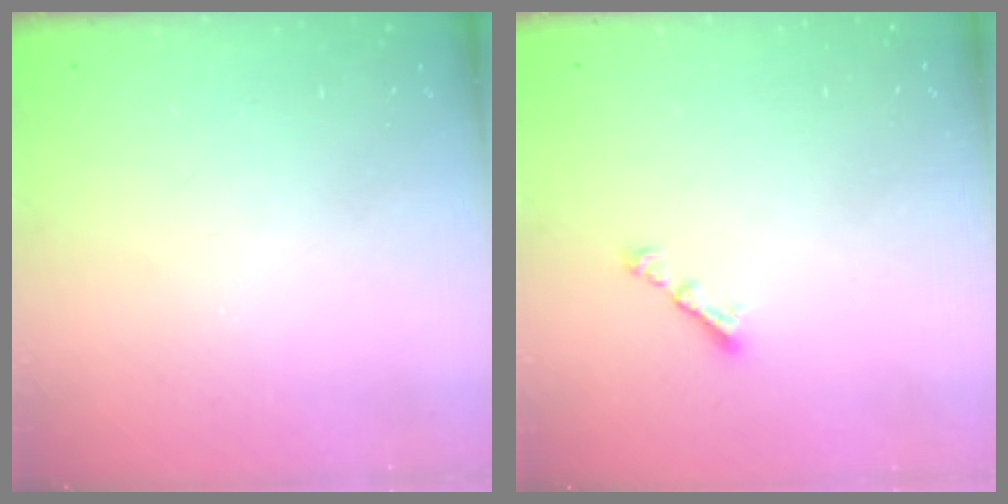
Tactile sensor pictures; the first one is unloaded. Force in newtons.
{"total": 2.9, "press": 2.8, "slide": 0.6}